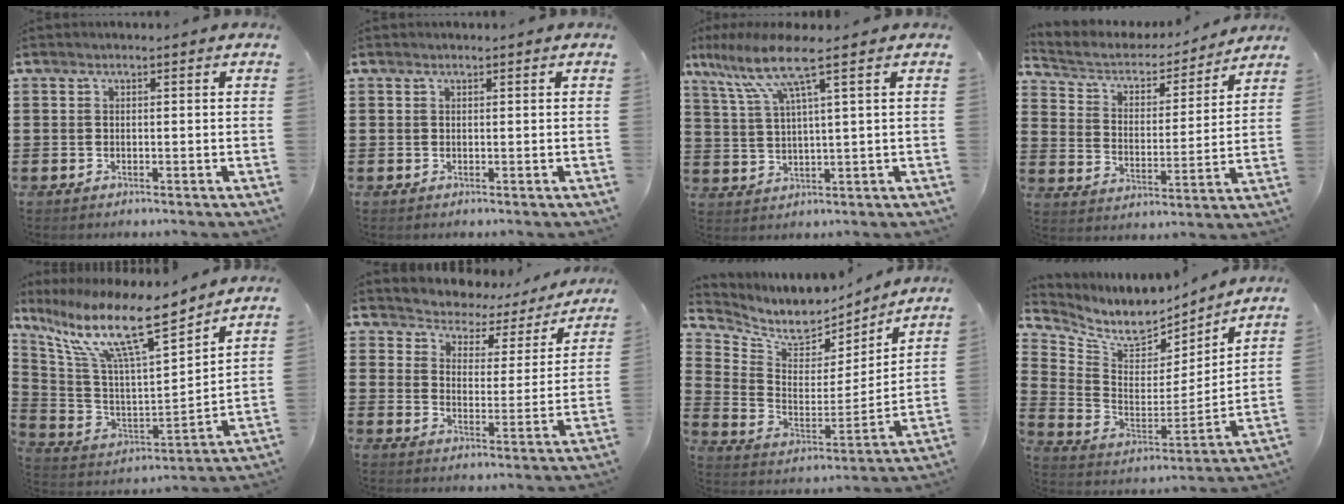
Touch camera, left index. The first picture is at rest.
{"total": 0.0}
{"total": 8.6, "force": [4.8, 0.4, 7.1], "torque": [-0.167, -0.018, 0.078]}
{"total": 4.3, "force": [3.8, 1.8, 1.2], "torque": [-0.049, -0.029, 0.056]}
{"total": 14.7, "force": [9.7, 2.4, 10.8], "torque": [-0.233, -0.057, 0.159]}
{"total": 3.0, "force": [2.8, 1.2, 0.0], "torque": [-0.024, -0.028, 0.037]}
{"total": 7.1, "force": [6.4, 2.7, 1.7], "torque": [-0.067, -0.053, 0.109]}
{"total": 7.5, "force": [6.5, 2.9, 2.3], "torque": [-0.078, -0.055, 0.113]}